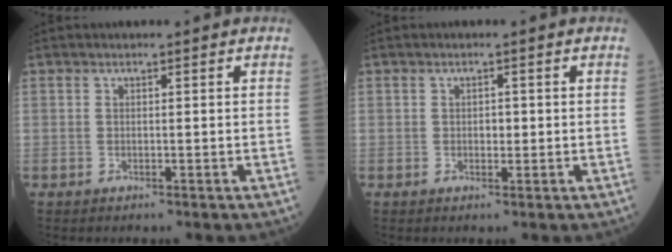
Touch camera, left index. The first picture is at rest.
{"total": 1.3, "force": [0.0, 0.8, 1.0], "torque": [-0.014, 0.002, 0.000]}